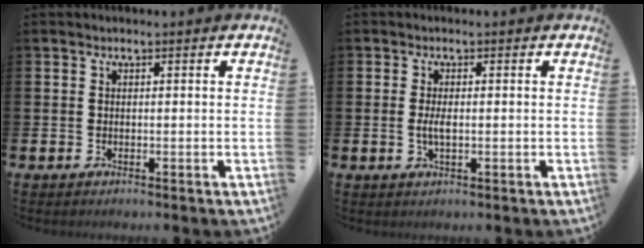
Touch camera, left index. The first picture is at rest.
{"total": 2.2, "force": [-0.1, 0.8, 2.0], "torque": [-0.034, 0.000, -0.004]}